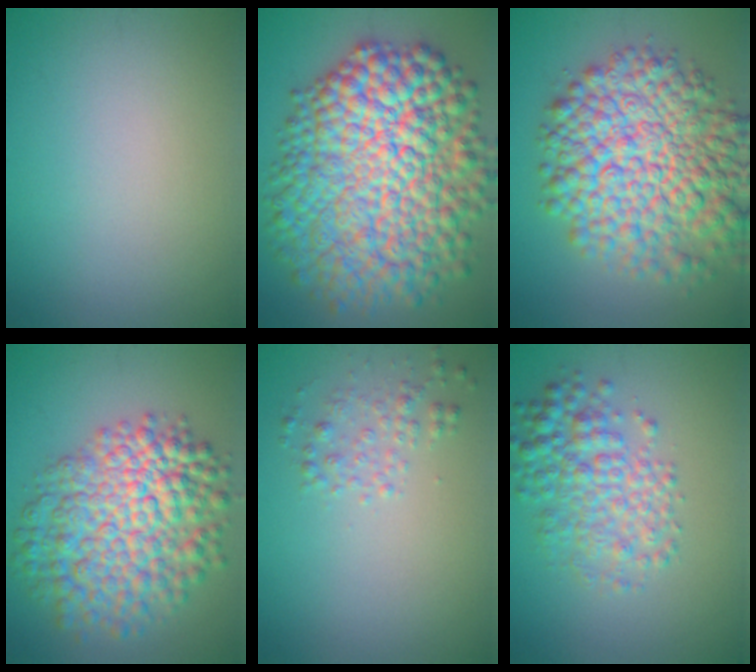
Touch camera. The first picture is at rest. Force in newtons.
{"total": 14.7, "press": 14.7, "slide": 0.1}
{"total": 12.0, "press": 12.0, "slide": 0.3}
{"total": 9.7, "press": 9.7, "slide": 0.3}
{"total": 1.7, "press": 1.7, "slide": 0.1}
{"total": 4.8, "press": 4.8, "slide": 0.1}